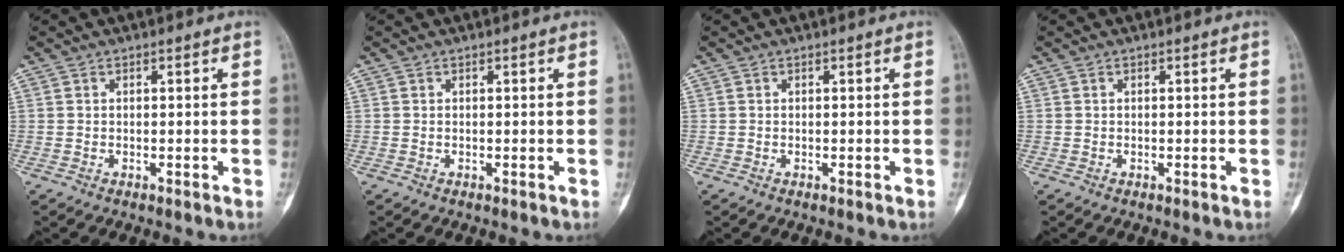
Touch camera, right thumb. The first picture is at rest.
{"total": 0.0}
{"total": 0.0}
{"total": 0.0}